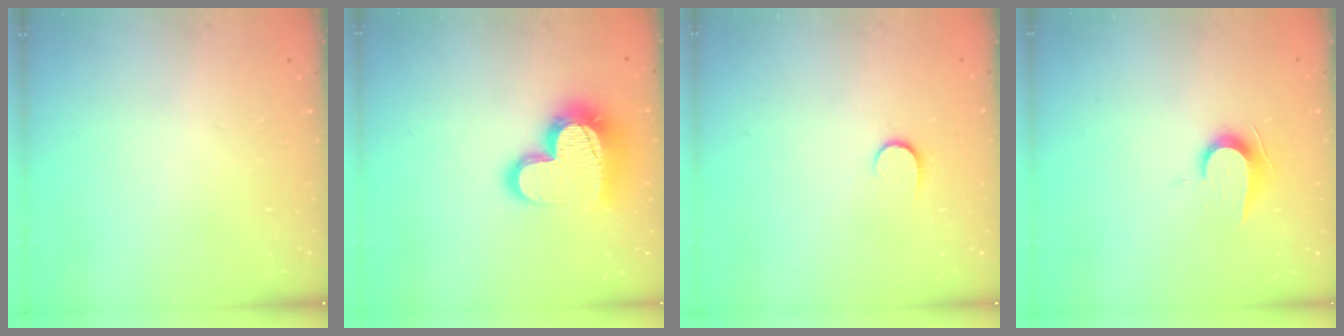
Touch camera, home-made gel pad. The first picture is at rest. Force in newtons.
{"total": 18.6, "press": 18.6, "slide": 1.3}
{"total": 5.8, "press": 5.8, "slide": 0.6}
{"total": 7.2, "press": 7.2, "slide": 0.7}